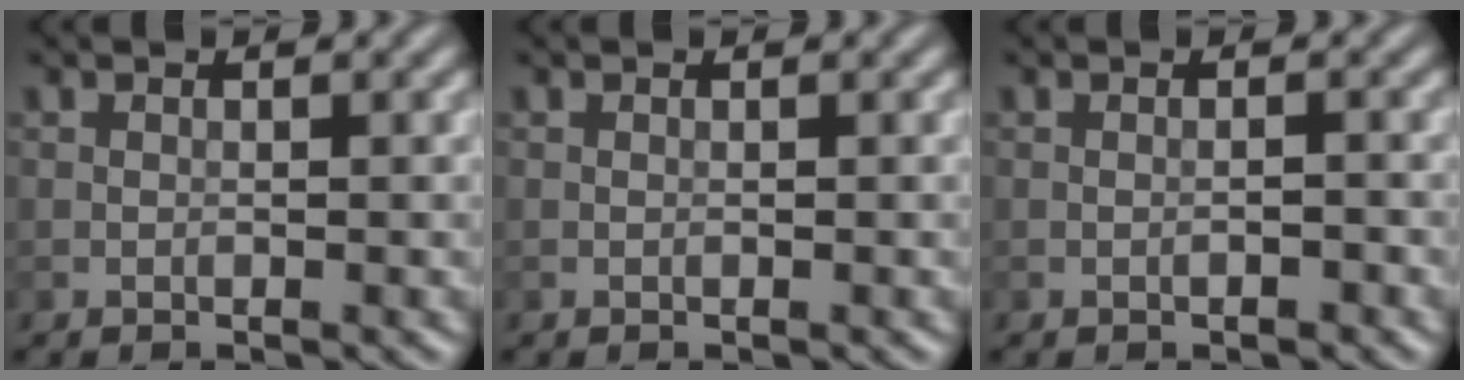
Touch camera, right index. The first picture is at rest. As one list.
[{"total": 0.0}, {"total": 0.8, "force": [-0.4, 0.2, 0.7], "torque": [-0.012, 0.001, -0.007]}]